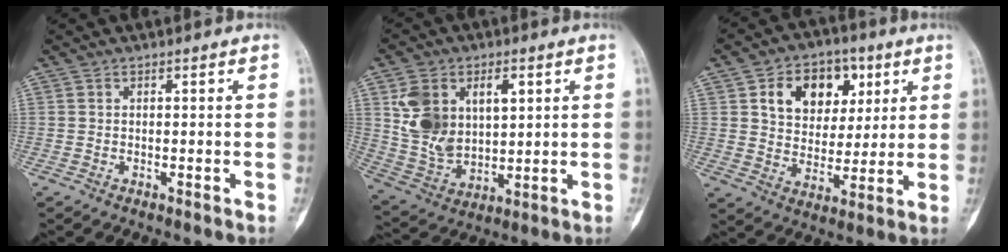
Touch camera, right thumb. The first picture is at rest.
{"total": 14.6, "force": [4.4, 9.9, 9.8], "torque": [-0.163, -0.011, 0.100]}
{"total": 13.9, "force": [5.2, 10.2, 7.9], "torque": [-0.078, -0.008, 0.086]}